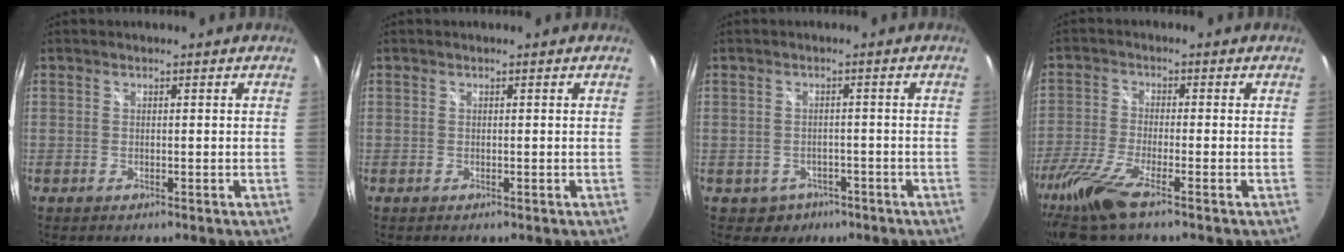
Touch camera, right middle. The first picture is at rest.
{"total": 0.0}
{"total": 4.5, "force": [-2.4, 3.7, 0.8], "torque": [-0.029, 0.003, -0.025]}
{"total": 10.5, "force": [-7.4, 1.2, 7.4], "torque": [-0.175, -0.040, -0.142]}